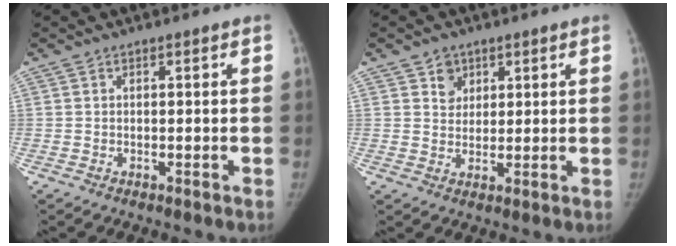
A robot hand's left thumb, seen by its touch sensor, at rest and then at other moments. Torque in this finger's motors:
{"motor_torque": [-0.16, -0.30, 0.59, -0.59, 0.05]}